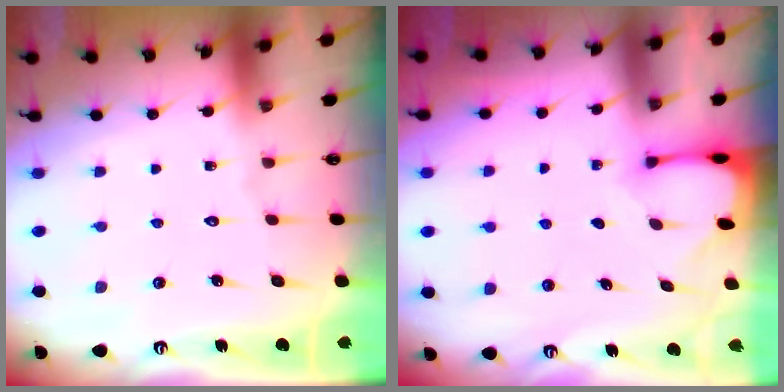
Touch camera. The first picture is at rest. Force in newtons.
{"total": 2.7, "press": 2.7, "slide": 0.3}